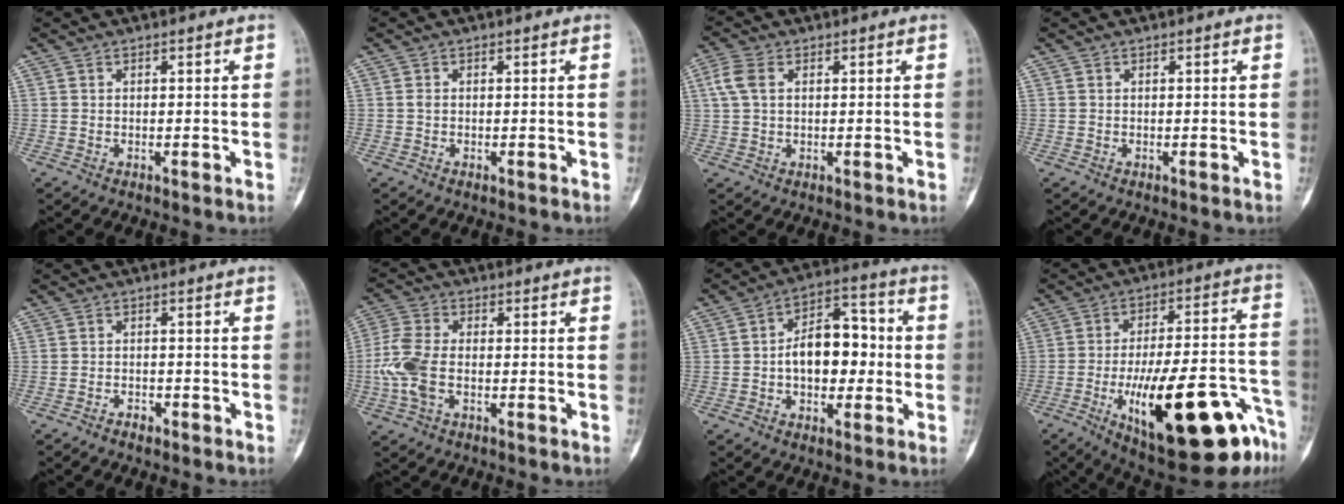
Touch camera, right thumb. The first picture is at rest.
{"total": 0.6, "force": [-0.2, 0.4, 0.4], "torque": [-0.006, 0.001, -0.008]}
{"total": 4.9, "force": [1.4, 3.0, 3.7], "torque": [-0.095, 0.012, 0.027]}
{"total": 0.0}
{"total": 1.6, "force": [-1.4, 0.8, 0.5], "torque": [-0.009, 0.008, -0.024]}
{"total": 8.3, "force": [-1.7, 4.7, 6.7], "torque": [-0.167, 0.014, -0.038]}
{"total": 12.8, "force": [-0.6, 8.0, 9.9], "torque": [-0.117, 0.036, -0.014]}
{"total": 27.5, "force": [-12.0, 8.6, 23.2], "torque": [-0.300, 0.055, -0.165]}